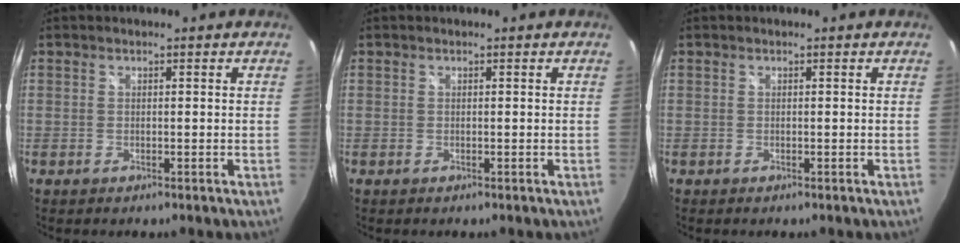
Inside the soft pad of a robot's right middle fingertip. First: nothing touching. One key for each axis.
{"total": 0.0}
{"total": 0.0}